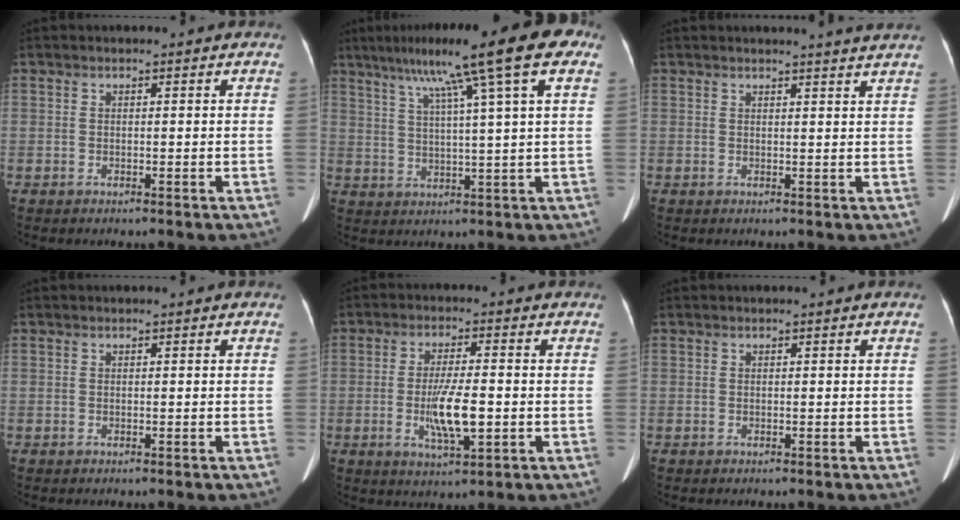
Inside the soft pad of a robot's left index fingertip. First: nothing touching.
{"total": 14.0, "force": [7.5, -0.6, 11.8], "torque": [-0.181, 0.021, 0.104]}
{"total": 4.8, "force": [4.4, -0.9, 1.6], "torque": [-0.018, -0.020, 0.030]}
{"total": 0.0}
{"total": 7.0, "force": [-1.8, 1.2, 6.7], "torque": [-0.127, -0.029, -0.033]}
{"total": 0.0}